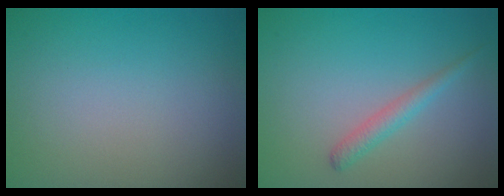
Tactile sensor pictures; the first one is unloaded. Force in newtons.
{"total": 1.6, "press": 1.6, "slide": 0.1}